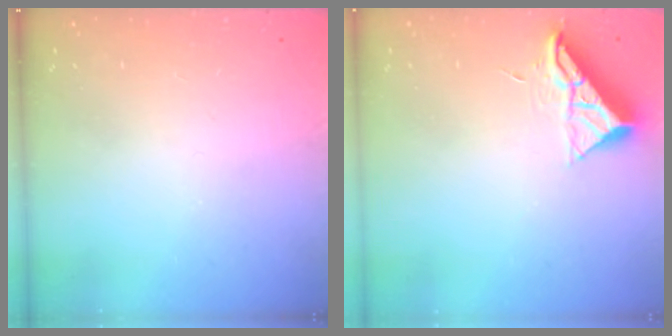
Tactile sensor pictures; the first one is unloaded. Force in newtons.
{"total": 10.2, "press": 10.2, "slide": 0.5}